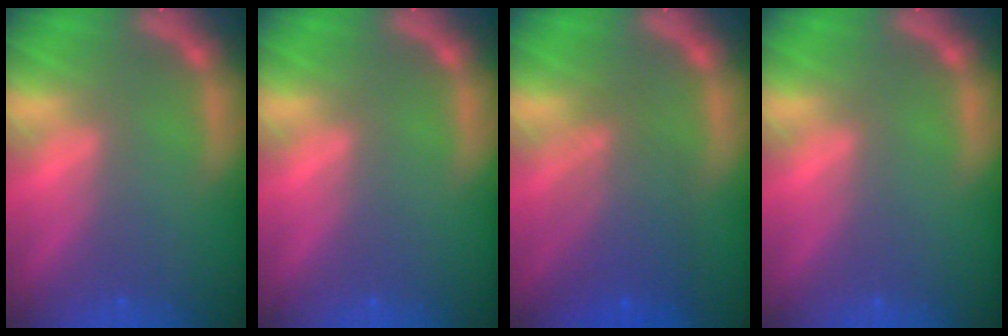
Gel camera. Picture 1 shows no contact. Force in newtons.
{"total": 0.0}
{"total": 5.5}
{"total": 0.0}